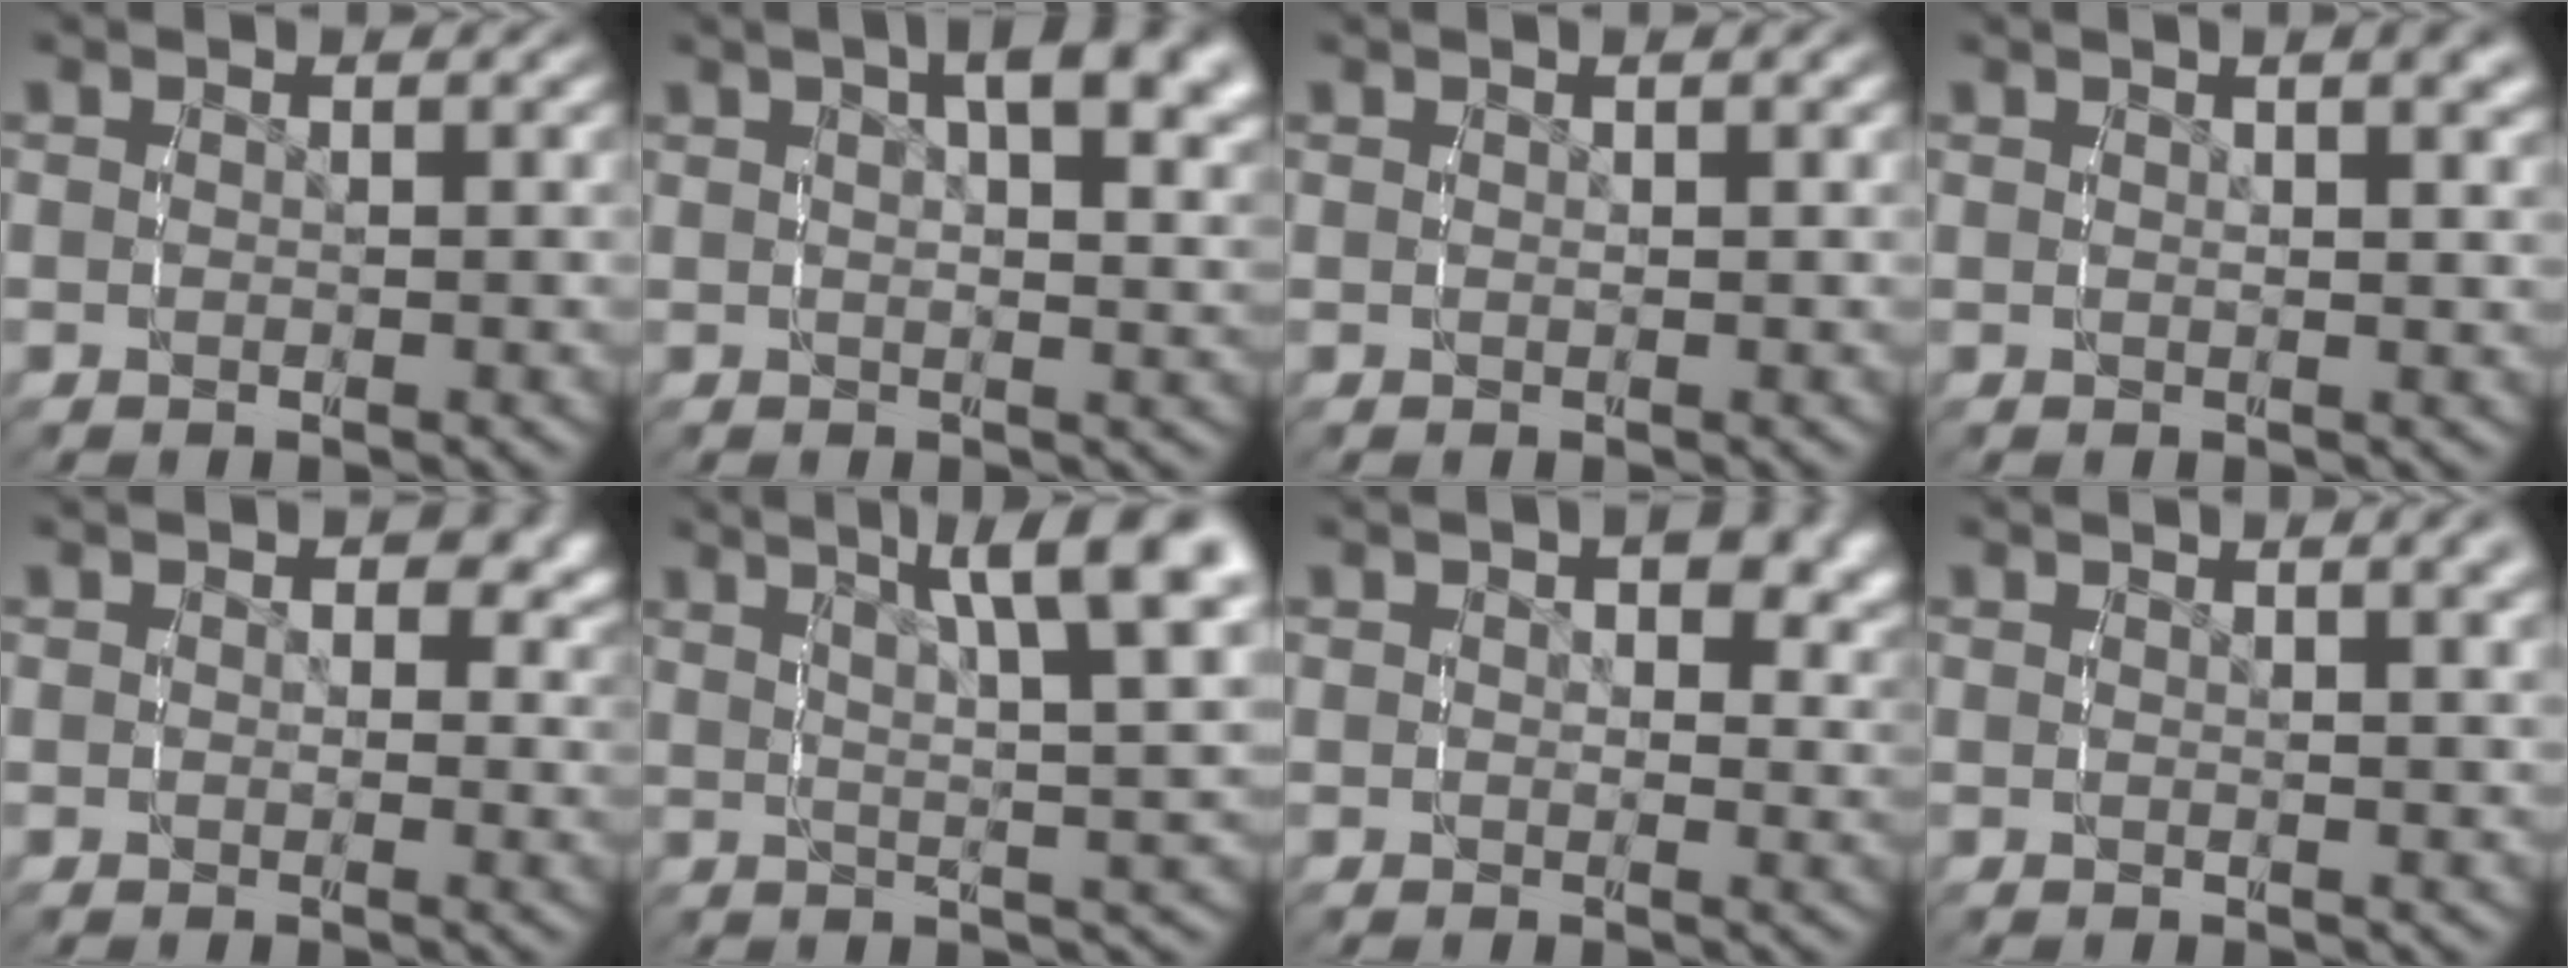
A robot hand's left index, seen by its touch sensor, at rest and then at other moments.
{"total": 6.0, "force": [2.7, 1.9, 5.0], "torque": [-0.061, 0.012, 0.041]}
{"total": 0.7, "force": [0.3, -0.3, 0.6], "torque": [-0.009, -0.002, 0.011]}
{"total": 2.5, "force": [1.4, 0.2, 2.1], "torque": [-0.022, 0.002, 0.024]}
{"total": 3.9, "force": [1.3, 2.3, 2.9], "torque": [-0.017, 0.004, 0.013]}
{"total": 9.7, "force": [5.0, 2.7, 7.9], "torque": [-0.094, 0.016, 0.071]}
{"total": 3.8, "force": [1.5, 1.9, 3.0], "torque": [-0.025, -0.001, 0.019]}
{"total": 2.2, "force": [1.3, -0.1, 1.7], "torque": [-0.017, 0.006, 0.022]}